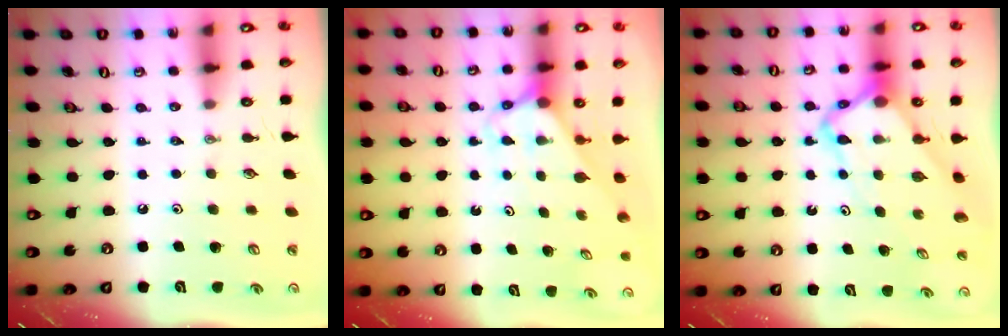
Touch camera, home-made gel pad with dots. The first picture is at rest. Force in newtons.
{"total": 2.6, "press": 2.6, "slide": 0.2}
{"total": 6.7, "press": 6.6, "slide": 0.6}